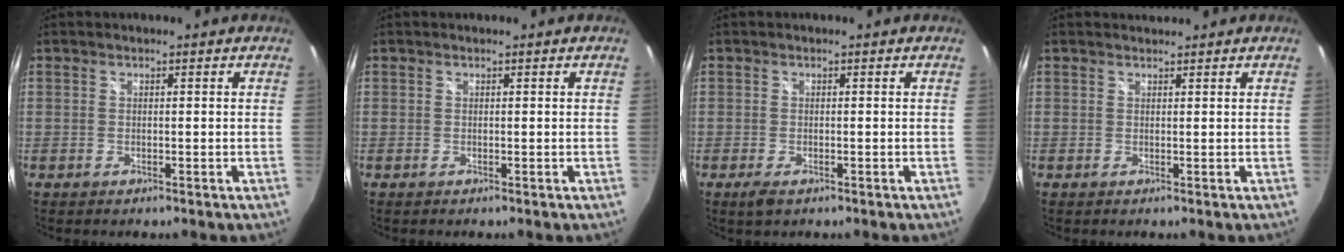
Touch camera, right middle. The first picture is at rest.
{"total": 0.0}
{"total": 2.2, "force": [-1.3, 1.0, 1.4], "torque": [-0.028, -0.008, -0.021]}
{"total": 0.7, "force": [0.7, 0.1, -0.1], "torque": [0.004, 0.002, 0.013]}